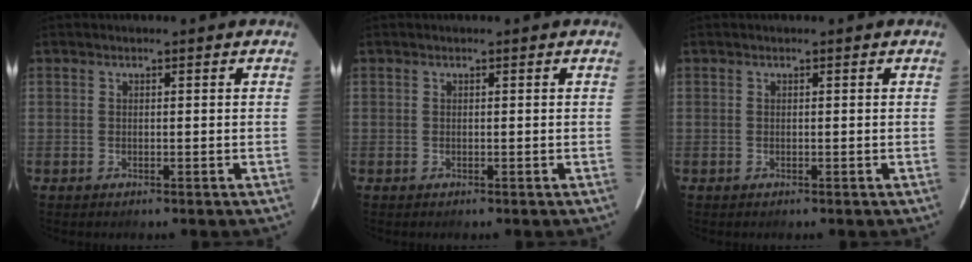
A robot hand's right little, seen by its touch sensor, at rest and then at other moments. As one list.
[{"total": 0.0}, {"total": 0.0}]